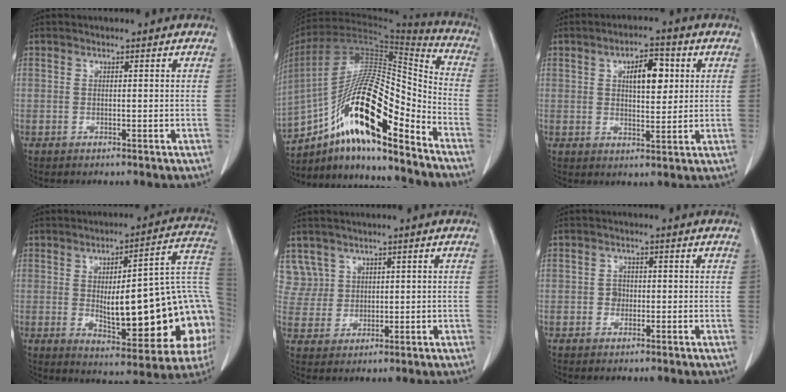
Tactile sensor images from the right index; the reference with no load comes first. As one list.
[{"total": 22.3, "force": [-13.2, 4.5, 17.4], "torque": [-0.326, 0.004, -0.229]}, {"total": 6.8, "force": [2.0, 2.7, 5.9], "torque": [-0.093, 0.008, 0.034]}, {"total": 24.9, "force": [-2.9, 6.4, 23.9], "torque": [-0.237, 0.030, -0.018]}, {"total": 4.9, "force": [2.7, 4.0, -0.5], "torque": [0.023, 0.012, 0.059]}, {"total": 1.6, "force": [-0.2, 1.4, 0.6], "torque": [-0.003, 0.008, -0.002]}]